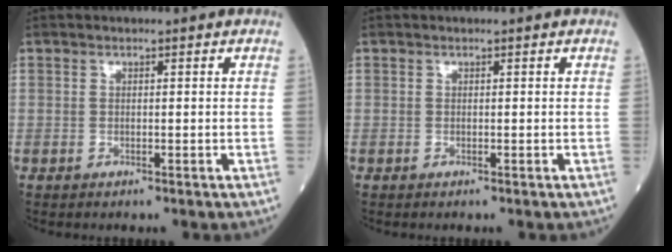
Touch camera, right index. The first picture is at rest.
{"total": 0.0}